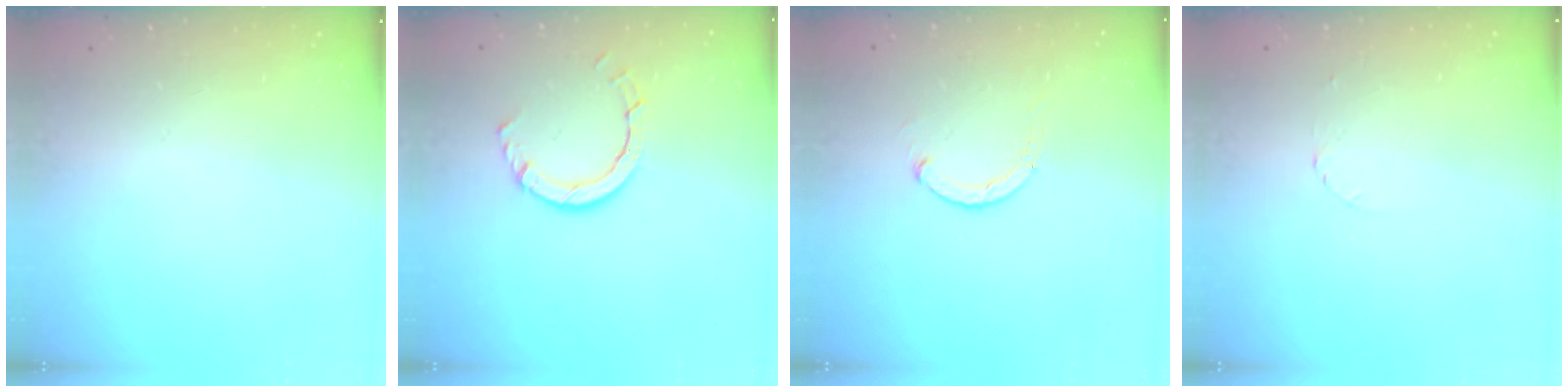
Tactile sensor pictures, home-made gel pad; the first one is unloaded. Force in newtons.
{"total": 5.9, "press": 5.9, "slide": 0.5}
{"total": 1.1, "press": 1.0, "slide": 0.3}
{"total": 1.3, "press": 1.3, "slide": 0.1}